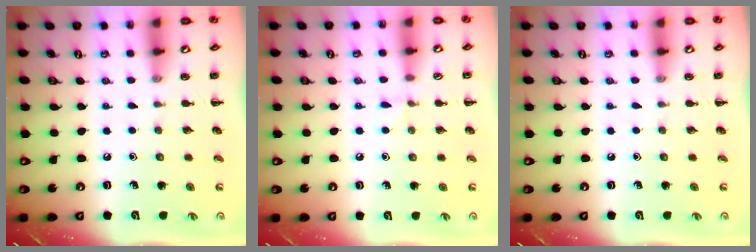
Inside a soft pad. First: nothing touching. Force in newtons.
{"total": 3.3, "press": 3.1, "slide": 1.2}
{"total": 0.0}